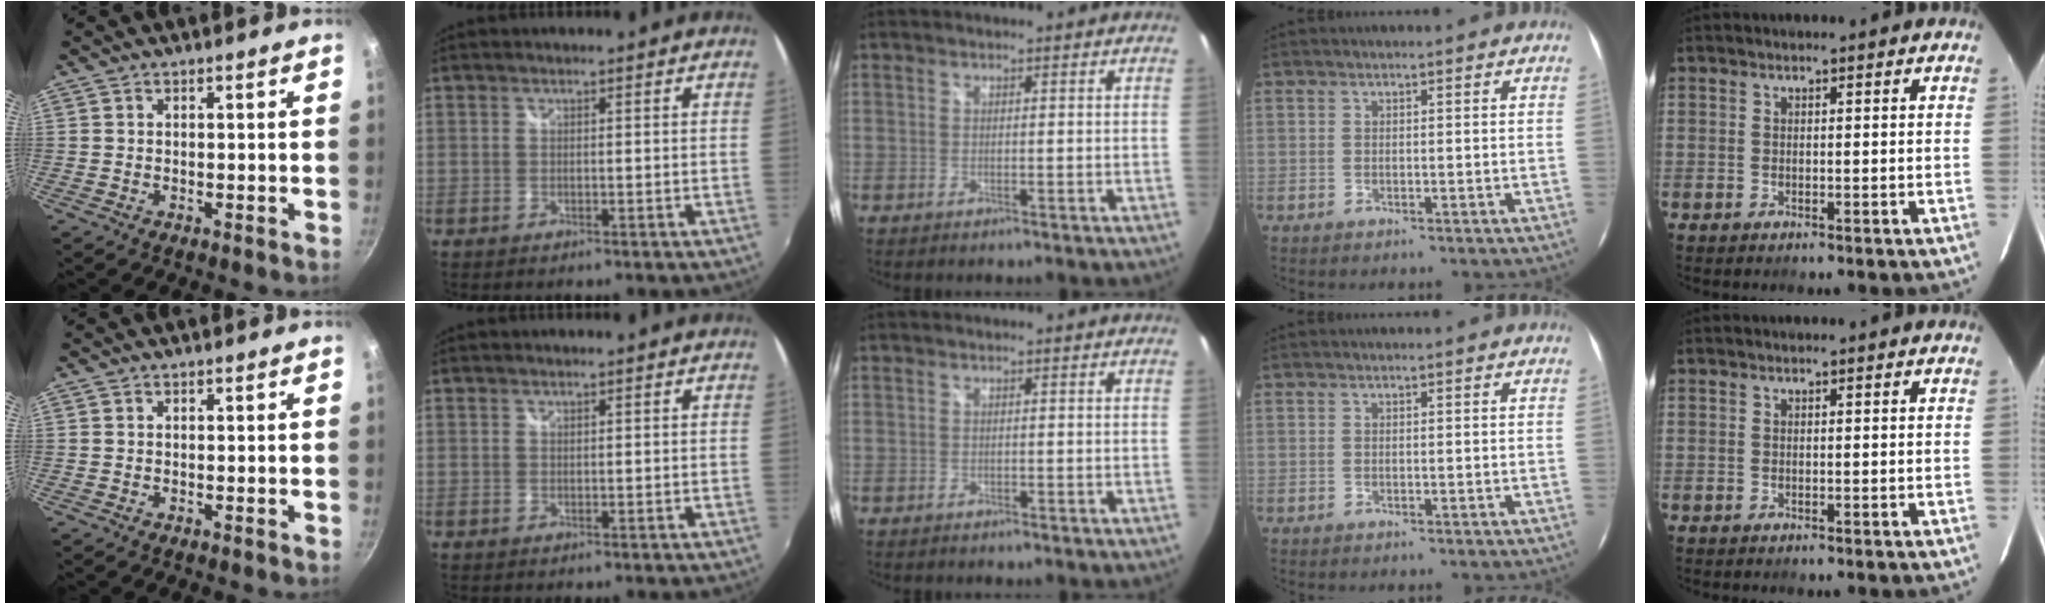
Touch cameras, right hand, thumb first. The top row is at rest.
{}